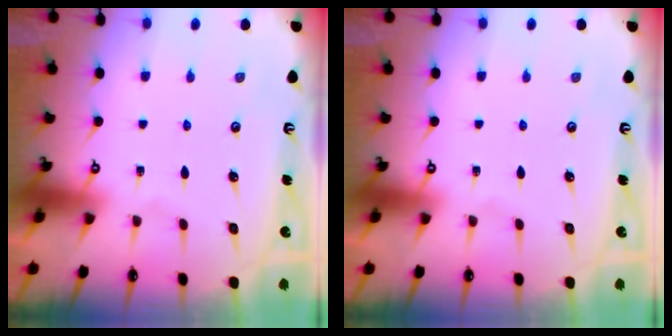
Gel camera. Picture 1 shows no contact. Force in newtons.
{"total": 0.0}